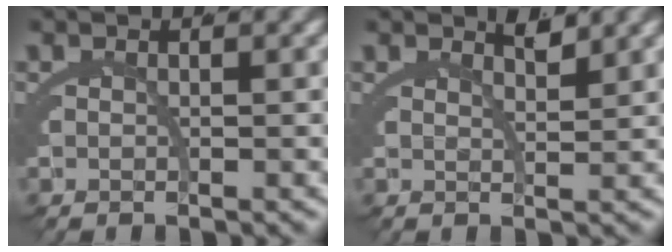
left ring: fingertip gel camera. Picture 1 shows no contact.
{"total": 1.4, "force": [1.0, -0.7, 0.5], "torque": [-0.007, -0.010, 0.029]}